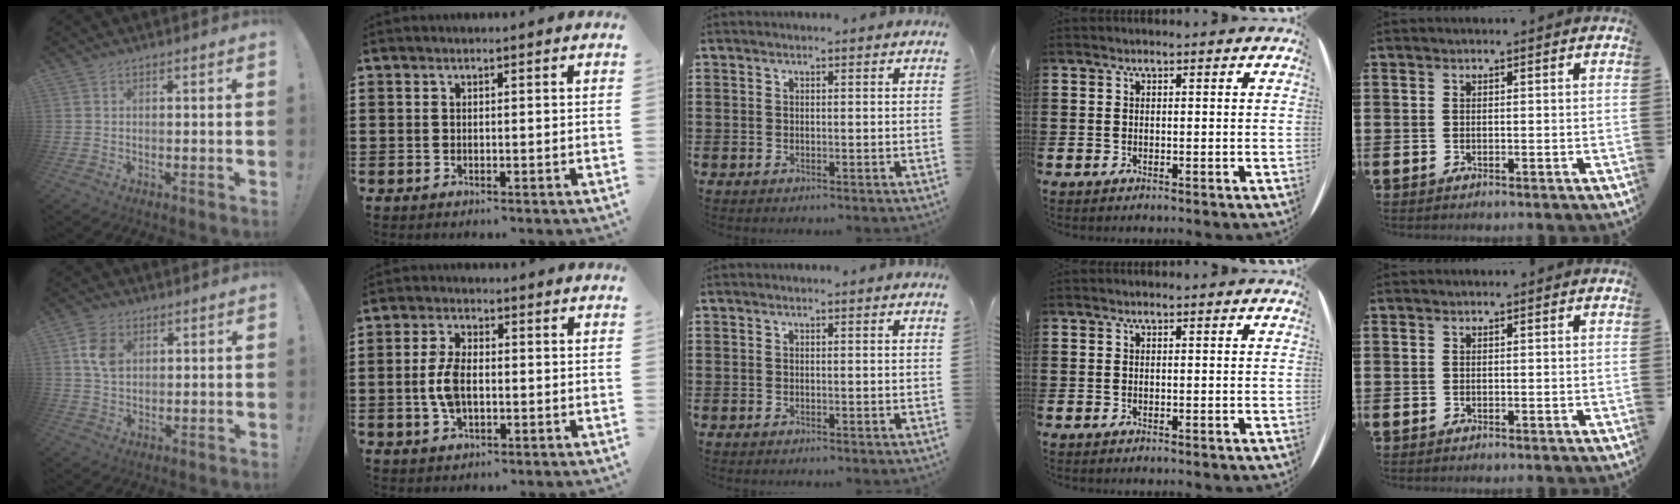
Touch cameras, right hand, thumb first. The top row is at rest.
{"thumb": {"total": 7.6, "force": [2.3, 5.3, 4.9], "torque": [-0.085, 0.003, 0.044]}, "index": {"total": 5.7, "force": [-0.5, 2.9, 4.9], "torque": [-0.120, -0.006, -0.015]}}